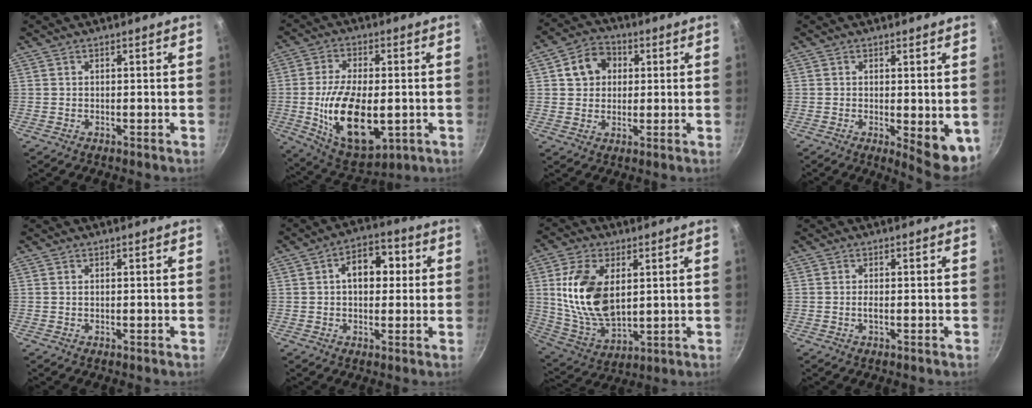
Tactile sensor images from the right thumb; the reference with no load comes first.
{"total": 17.7, "force": [-2.8, 8.9, 15.0], "torque": [-0.253, -0.008, -0.028]}
{"total": 8.1, "force": [1.9, 6.7, 4.1], "torque": [-0.041, 0.005, 0.025]}
{"total": 7.1, "force": [-1.4, 2.4, 6.6], "torque": [-0.081, -0.019, -0.012]}
{"total": 0.0}
{"total": 8.9, "force": [1.4, 5.7, 6.6], "torque": [-0.069, 0.020, 0.015]}
{"total": 16.4, "force": [3.2, 9.3, 13.1], "torque": [-0.246, -0.016, 0.073]}
{"total": 1.0, "force": [-0.2, 0.4, 0.9], "torque": [-0.017, 0.000, -0.004]}